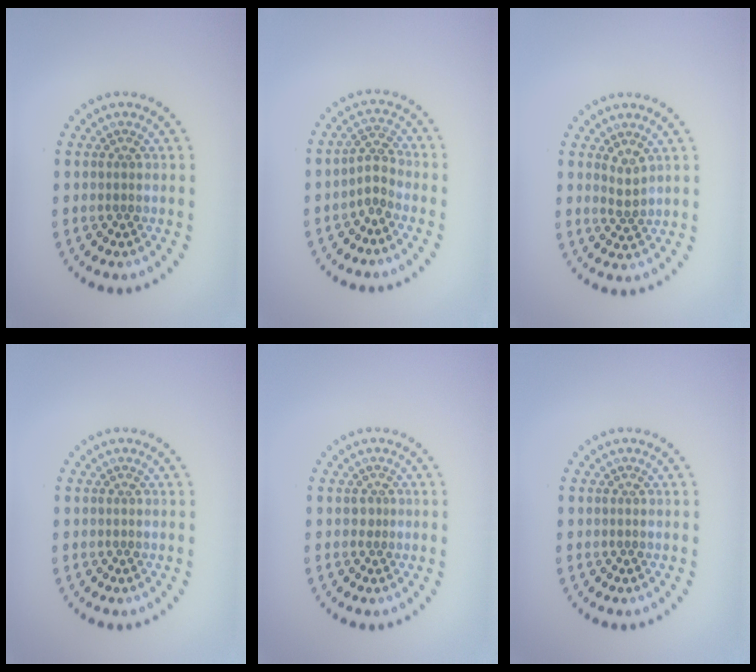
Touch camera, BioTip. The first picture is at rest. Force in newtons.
{"total": 2.1, "press": 1.6, "slide": 1.4}
{"total": 1.6, "press": 1.2, "slide": 1.1}
{"total": 0.0}
{"total": 0.8, "press": 0.5, "slide": 0.6}
{"total": 0.0}